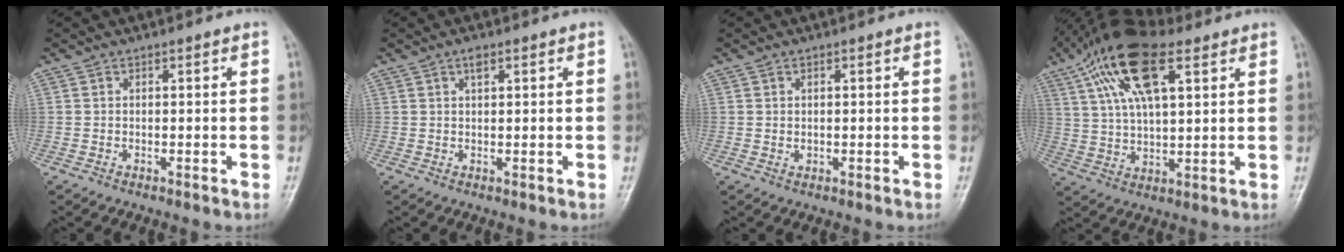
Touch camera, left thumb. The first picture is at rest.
{"total": 1.8, "force": [0.9, 0.7, 1.3], "torque": [-0.020, 0.000, 0.015]}
{"total": 0.9, "force": [0.2, 0.6, 0.6], "torque": [-0.008, -0.002, 0.007]}
{"total": 16.0, "force": [7.7, 6.6, 12.4], "torque": [-0.221, 0.001, 0.139]}